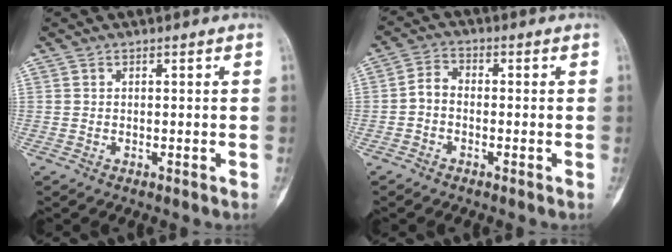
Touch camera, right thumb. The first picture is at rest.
{"total": 2.9, "force": [-1.0, 2.0, 1.8], "torque": [-0.028, 0.016, -0.030]}